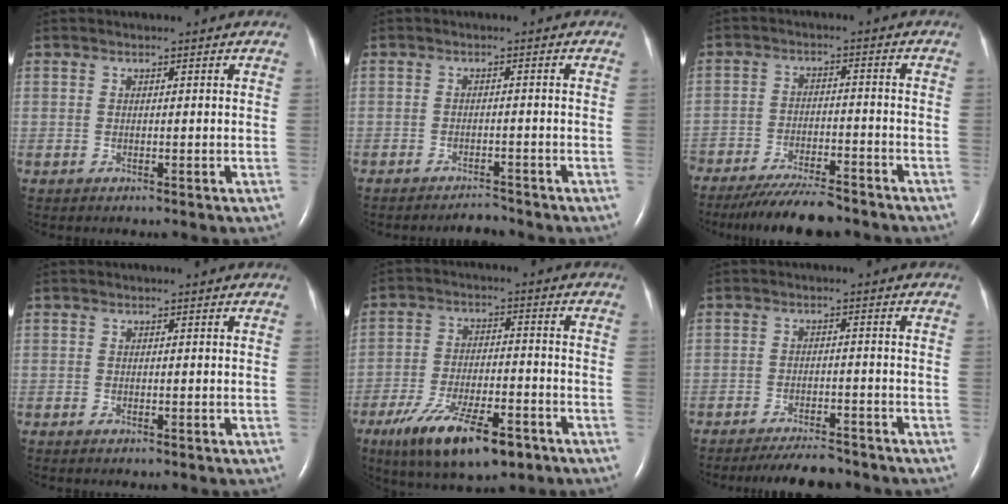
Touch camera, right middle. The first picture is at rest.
{"total": 2.0, "force": [-2.0, 0.2, 0.1], "torque": [-0.005, -0.008, -0.030]}
{"total": 10.8, "force": [-9.5, 2.0, 4.7], "torque": [-0.071, -0.015, -0.149]}
{"total": 0.0}
{"total": 13.7, "force": [-8.4, 4.2, 9.9], "torque": [-0.176, -0.016, -0.136]}
{"total": 6.5, "force": [-6.0, 1.2, 2.1], "torque": [-0.033, -0.012, -0.096]}